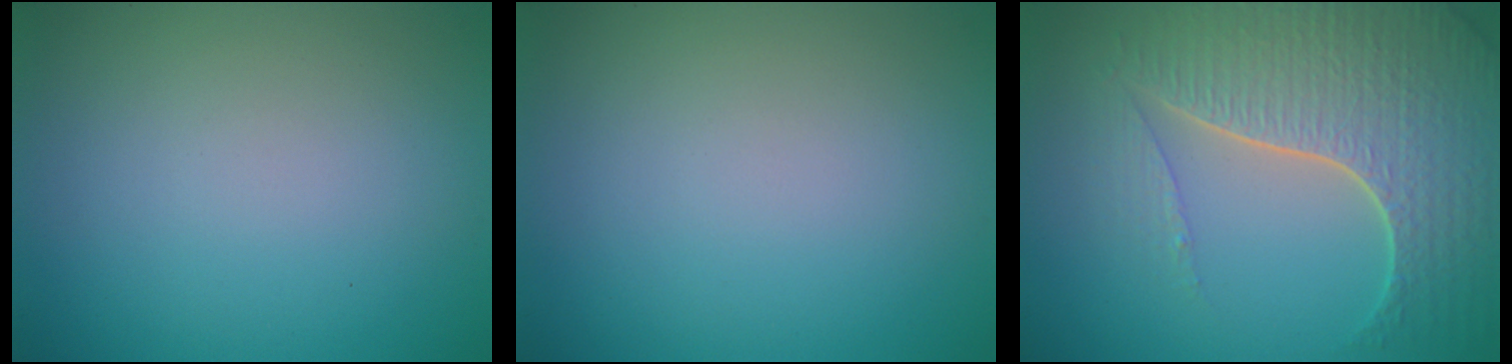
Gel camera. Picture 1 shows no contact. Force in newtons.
{"total": 0.0}
{"total": 7.5, "press": 5.5, "slide": 5.2}